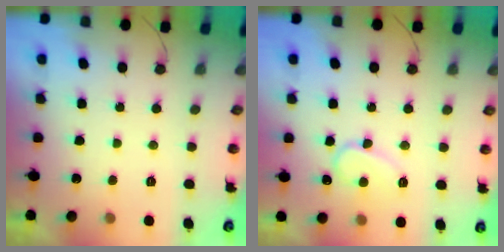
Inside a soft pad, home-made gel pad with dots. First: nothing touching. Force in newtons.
{"total": 9.4, "press": 9.4, "slide": 1.0}